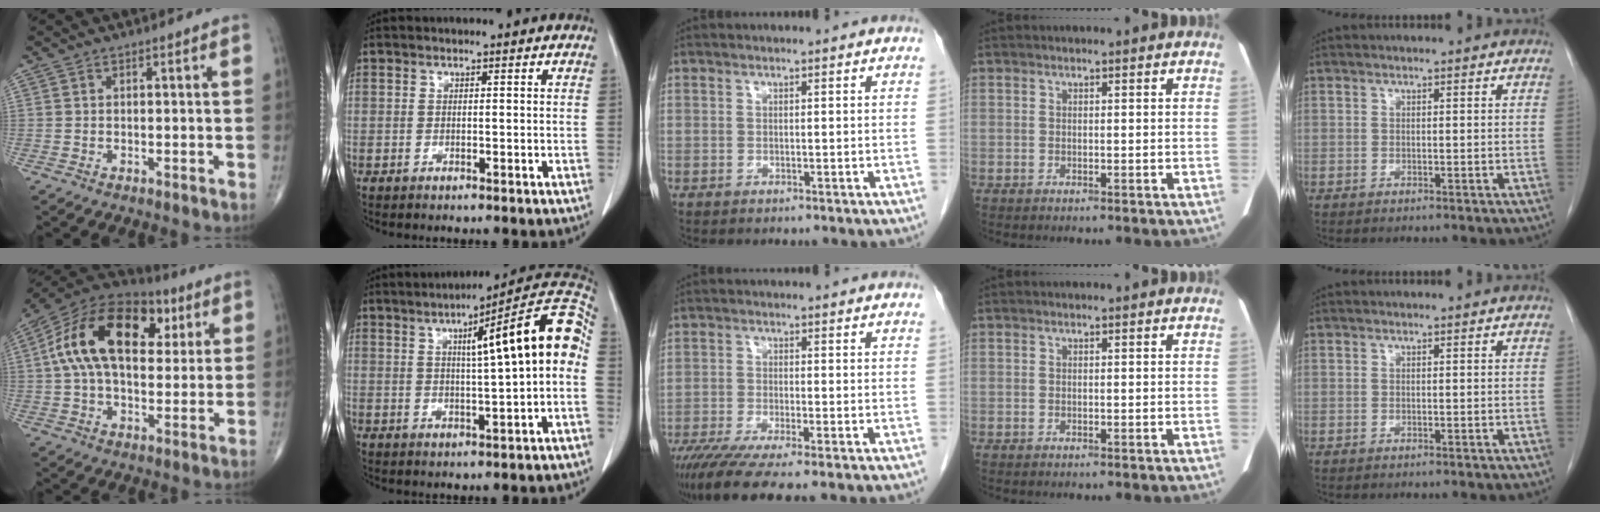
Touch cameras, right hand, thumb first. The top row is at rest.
{"thumb": {"total": 22.3, "force": [5.7, 13.1, 17.1], "torque": [-0.289, 0.021, 0.085]}, "index": {"total": 14.2, "force": [2.0, 0.7, 14.0], "torque": [-0.189, 0.036, 0.022]}, "middle": {"total": 9.4, "force": [-7.1, 0.5, 6.2], "torque": [-0.098, -0.023, -0.117]}}